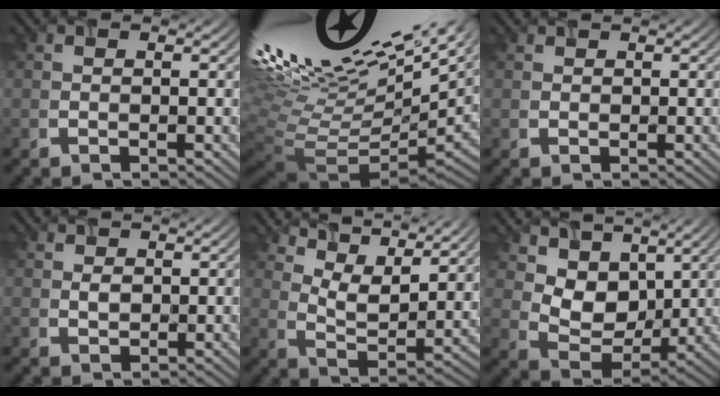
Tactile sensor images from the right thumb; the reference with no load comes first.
{"total": 17.9, "force": [8.6, 5.9, 14.6], "torque": [-0.240, 0.034, 0.181]}
{"total": 0.9, "force": [0.8, 0.4, 0.2], "torque": [-0.005, 0.008, 0.020]}
{"total": 1.8, "force": [1.1, 1.1, 0.9], "torque": [-0.022, 0.006, 0.028]}
{"total": 10.0, "force": [7.6, 3.4, 5.5], "torque": [-0.130, 0.002, 0.131]}
{"total": 8.8, "force": [4.8, 6.0, 4.3], "torque": [-0.102, -0.005, 0.094]}